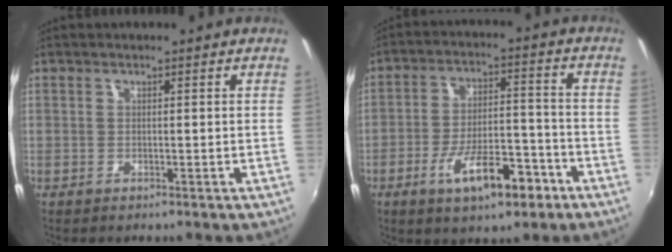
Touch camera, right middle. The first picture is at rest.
{"total": 12.1, "force": [-6.6, 4.5, 9.1], "torque": [-0.162, 0.004, -0.098]}